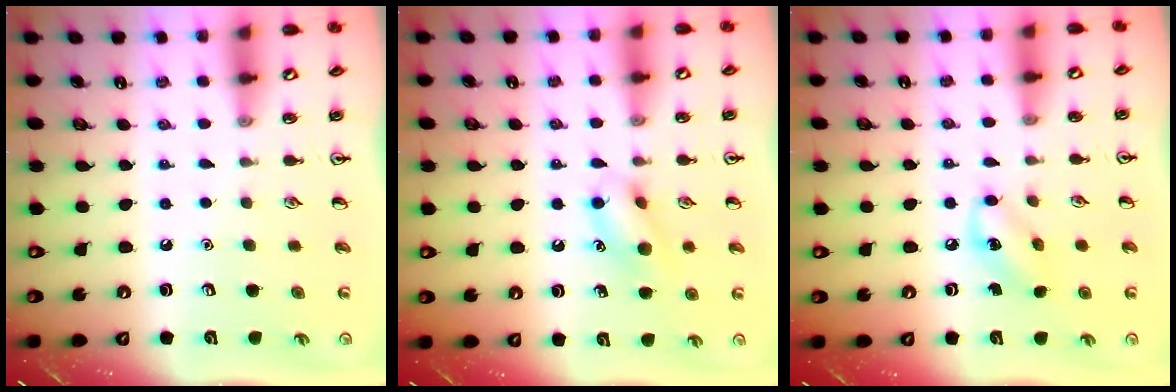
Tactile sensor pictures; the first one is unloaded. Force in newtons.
{"total": 10.6, "press": 10.5, "slide": 1.1}
{"total": 5.7, "press": 5.6, "slide": 0.6}